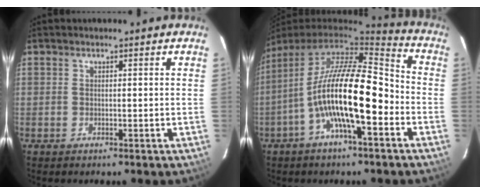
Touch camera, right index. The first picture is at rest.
{"total": 16.4, "force": [-5.4, 4.4, 14.9], "torque": [-0.256, -0.006, -0.101]}